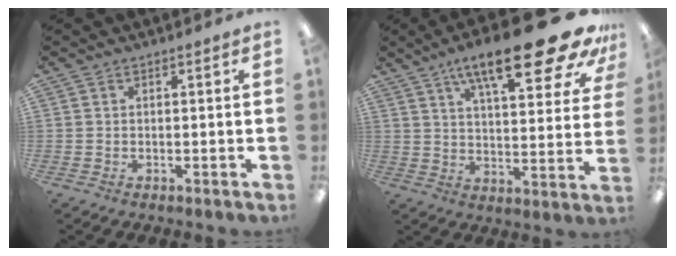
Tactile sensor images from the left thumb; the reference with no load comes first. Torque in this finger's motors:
{"motor_torque": [0.58, 0.27, 1.61, -1.16, 0.33]}